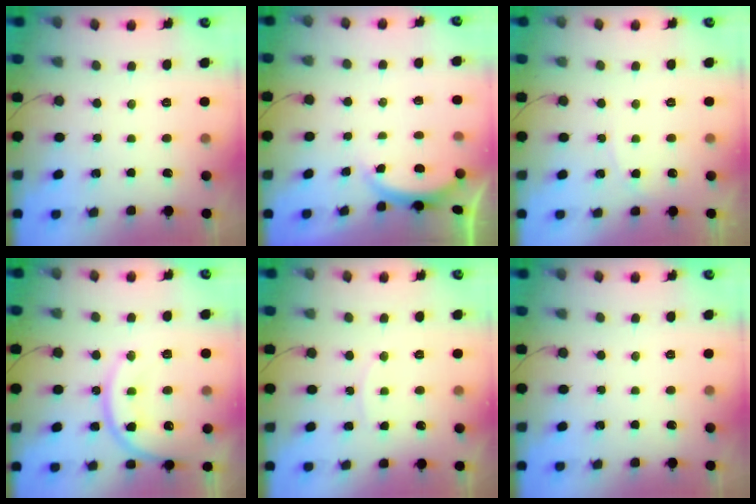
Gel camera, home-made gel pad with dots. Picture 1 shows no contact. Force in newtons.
{"total": 2.1, "press": 2.0, "slide": 0.3}
{"total": 3.3, "press": 3.3, "slide": 0.3}
{"total": 15.7, "press": 15.7, "slide": 1.4}
{"total": 7.7, "press": 7.7, "slide": 0.7}
{"total": 0.0}